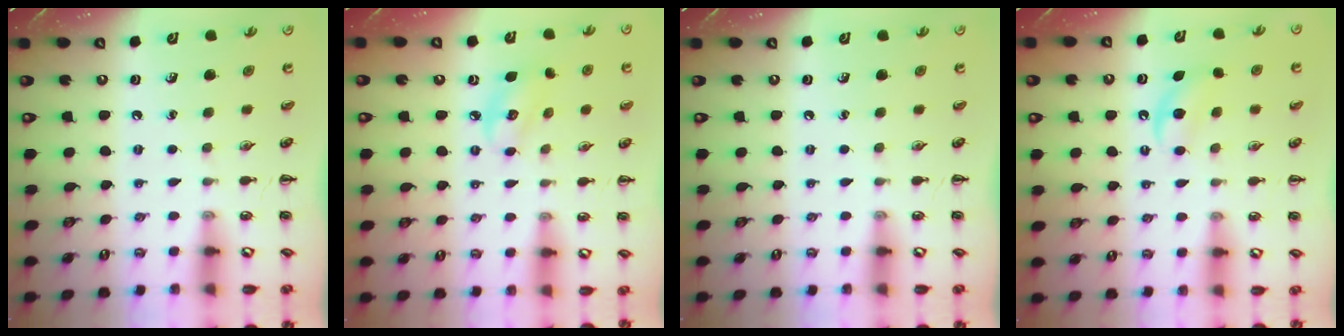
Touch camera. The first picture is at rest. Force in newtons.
{"total": 5.8, "press": 5.8, "slide": 0.6}
{"total": 0.0}
{"total": 4.9, "press": 4.7, "slide": 1.4}